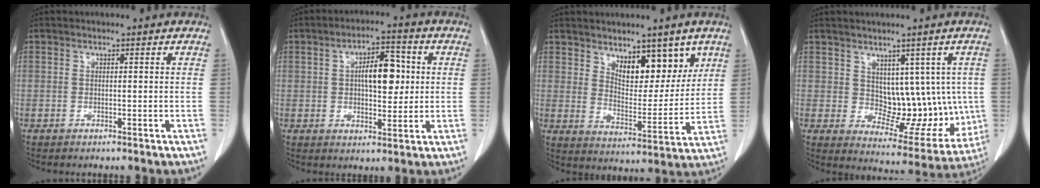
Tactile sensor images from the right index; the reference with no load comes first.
{"total": 8.0, "force": [1.2, 3.4, 7.1], "torque": [-0.113, 0.014, 0.018]}
{"total": 9.6, "force": [5.7, 4.2, 6.4], "torque": [-0.089, -0.008, 0.099]}
{"total": 10.9, "force": [1.4, 6.6, 8.6], "torque": [-0.090, 0.004, 0.040]}